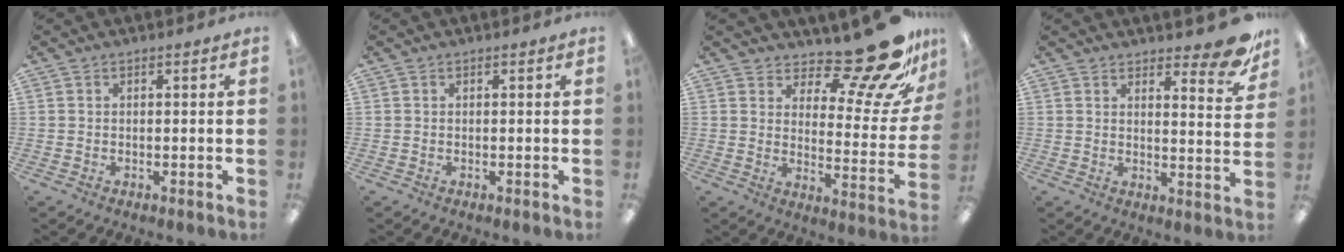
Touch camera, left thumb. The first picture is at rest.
{"total": 0.0}
{"total": 14.9, "force": [12.6, 3.8, 7.0], "torque": [-0.096, -0.110, 0.211]}
{"total": 9.1, "force": [7.3, 2.5, 4.7], "torque": [-0.041, -0.056, 0.122]}